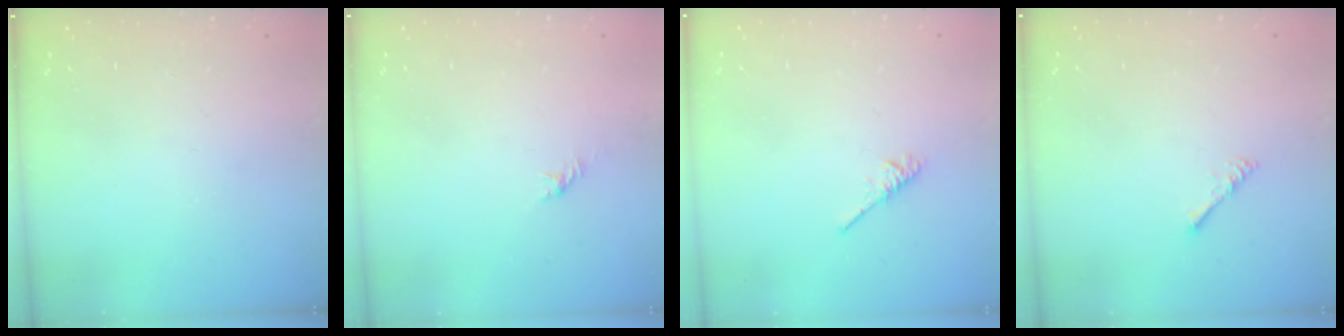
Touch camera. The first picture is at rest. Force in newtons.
{"total": 0.0}
{"total": 1.9, "press": 1.9, "slide": 0.4}
{"total": 1.7, "press": 1.6, "slide": 0.4}